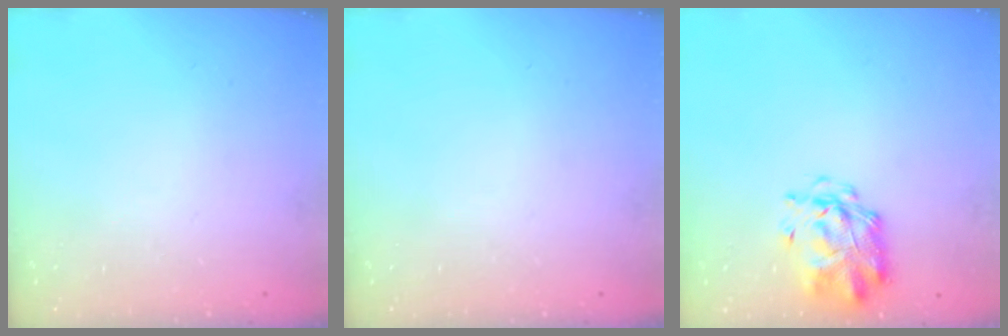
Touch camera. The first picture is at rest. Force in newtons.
{"total": 0.0}
{"total": 2.9, "press": 2.8, "slide": 0.8}